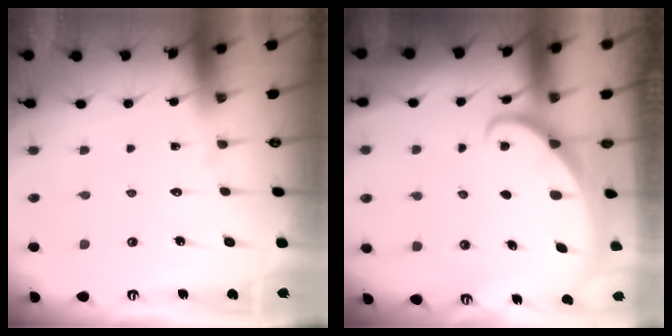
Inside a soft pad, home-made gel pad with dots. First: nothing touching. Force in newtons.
{"total": 1.7, "press": 1.7, "slide": 0.2}